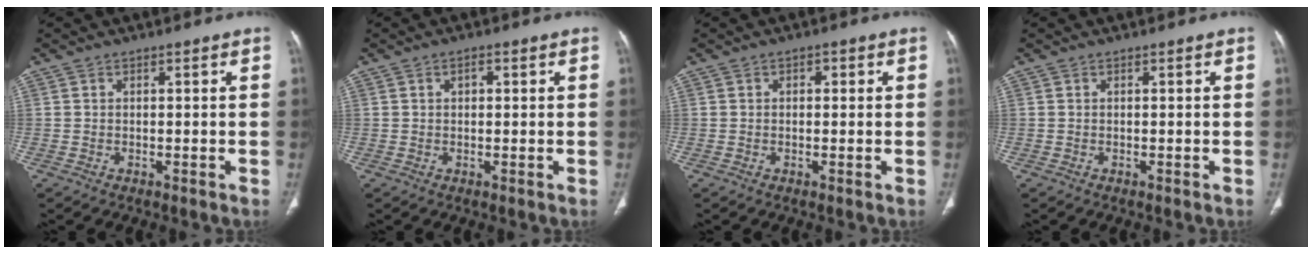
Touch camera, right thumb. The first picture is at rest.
{"total": 1.6, "force": [0.5, 1.0, 1.1], "torque": [-0.017, 0.005, 0.008]}
{"total": 1.5, "force": [0.5, 1.0, 1.0], "torque": [-0.008, 0.002, 0.005]}
{"total": 0.0}